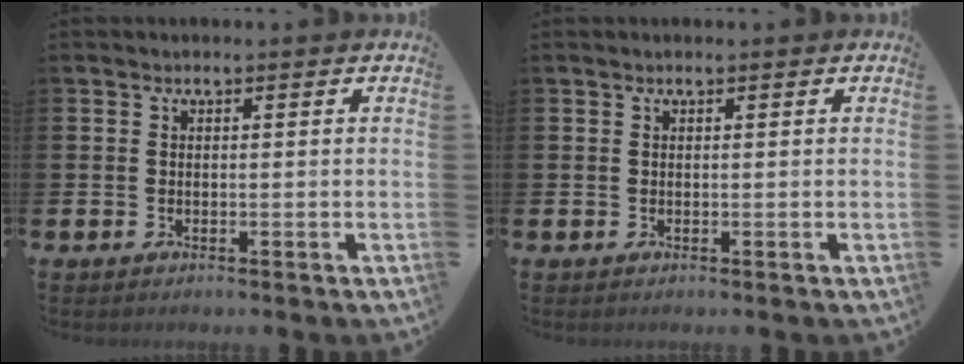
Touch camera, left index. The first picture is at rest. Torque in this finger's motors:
{"motor_torque": [0.06, -0.21, -0.02, 0.01]}